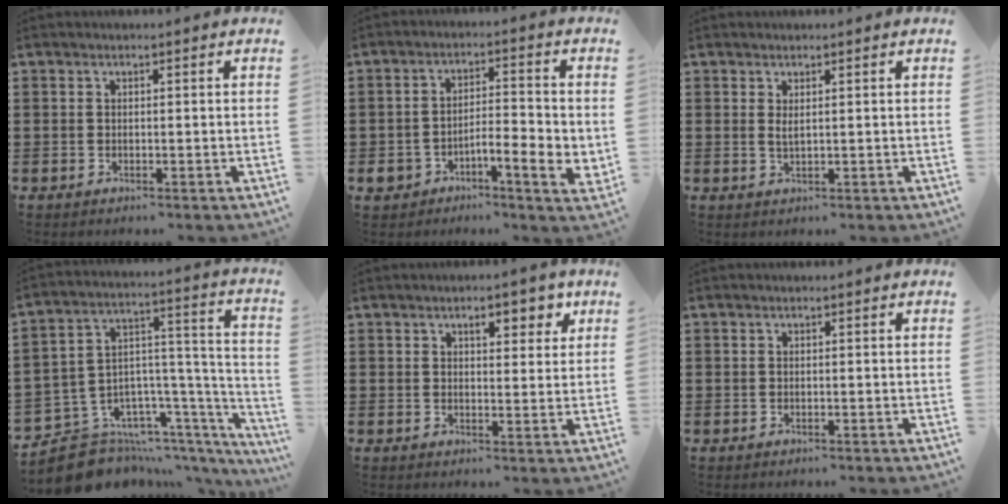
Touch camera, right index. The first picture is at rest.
{"total": 6.0, "force": [-2.5, 2.3, 4.9], "torque": [-0.092, -0.001, -0.045]}
{"total": 1.4, "force": [0.7, 0.3, 1.2], "torque": [-0.023, 0.002, 0.013]}
{"total": 10.2, "force": [-8.2, 5.3, 2.9], "torque": [-0.067, 0.005, -0.146]}
{"total": 4.5, "force": [2.6, 1.9, 3.2], "torque": [-0.038, -0.001, 0.036]}
{"total": 0.0}